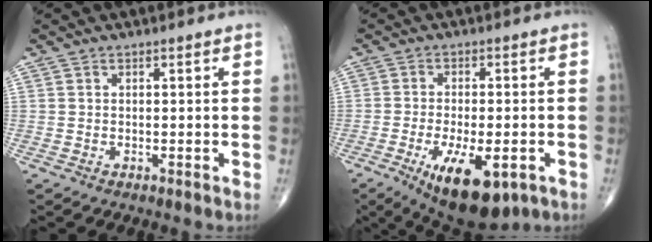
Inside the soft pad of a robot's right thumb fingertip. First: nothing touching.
{"total": 13.5, "force": [-5.7, 5.6, 10.9], "torque": [-0.169, -0.004, -0.076]}